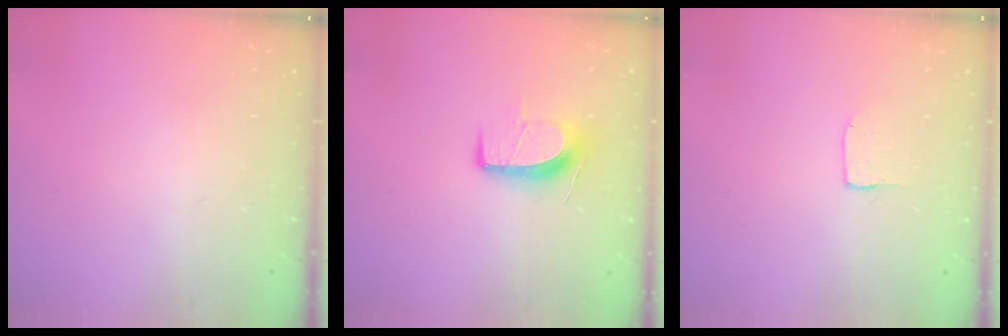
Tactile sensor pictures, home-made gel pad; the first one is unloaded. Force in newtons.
{"total": 9.8, "press": 9.8, "slide": 0.7}
{"total": 1.7, "press": 1.6, "slide": 0.1}